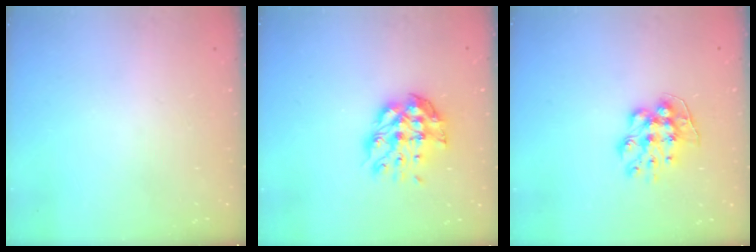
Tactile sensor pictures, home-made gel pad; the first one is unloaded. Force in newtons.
{"total": 11.1, "press": 11.0, "slide": 0.9}
{"total": 9.2, "press": 9.2, "slide": 0.1}